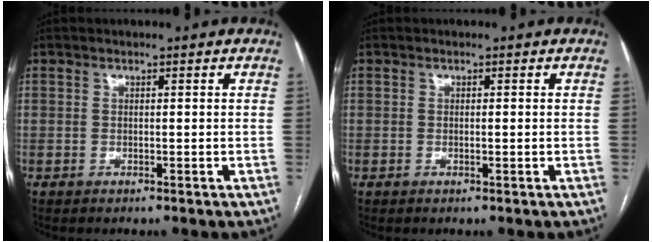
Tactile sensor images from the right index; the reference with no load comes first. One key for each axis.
{"total": 0.5, "fx": -0.1, "fy": 0.0, "fz": 0.5, "tx": -0.010, "ty": -0.001, "tz": 0.000}